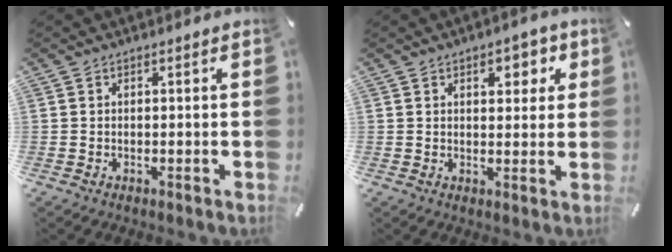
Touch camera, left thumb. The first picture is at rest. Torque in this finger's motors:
{"motor_torque": [0.09, 0.10, 0.03, 0.05, -0.02]}